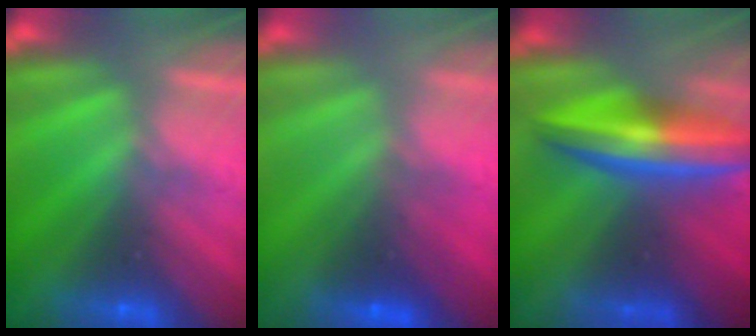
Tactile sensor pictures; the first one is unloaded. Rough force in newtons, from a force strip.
{"total": 1.8}
{"total": 7.2}